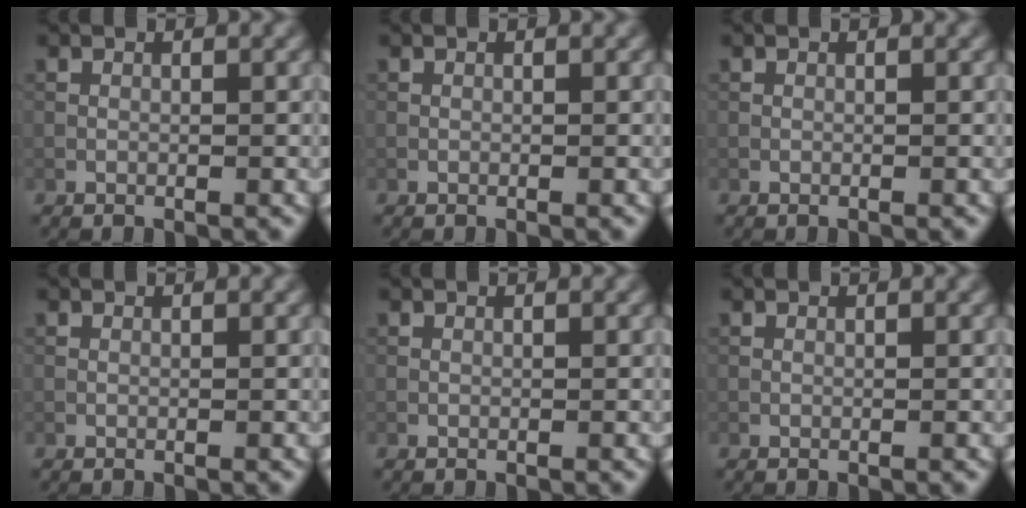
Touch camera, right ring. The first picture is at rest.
{"total": 0.0}
{"total": 0.0}
{"total": 0.0}
{"total": 0.0}
{"total": 0.0}